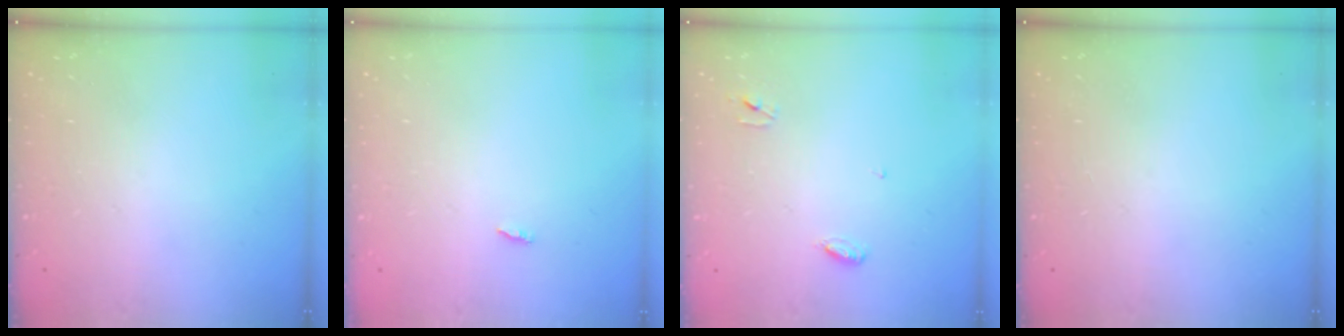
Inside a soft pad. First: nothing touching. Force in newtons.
{"total": 1.8, "press": 1.8, "slide": 0.2}
{"total": 3.5, "press": 3.4, "slide": 0.4}
{"total": 0.0}